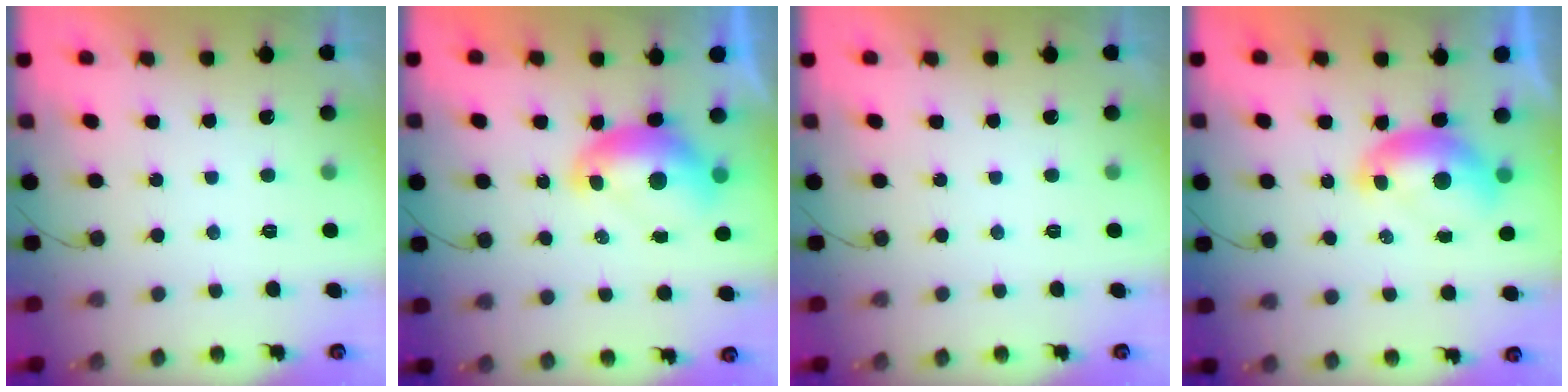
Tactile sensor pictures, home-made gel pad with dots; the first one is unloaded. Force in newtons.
{"total": 7.6, "press": 7.5, "slide": 1.0}
{"total": 0.0}
{"total": 7.2, "press": 7.2, "slide": 0.8}